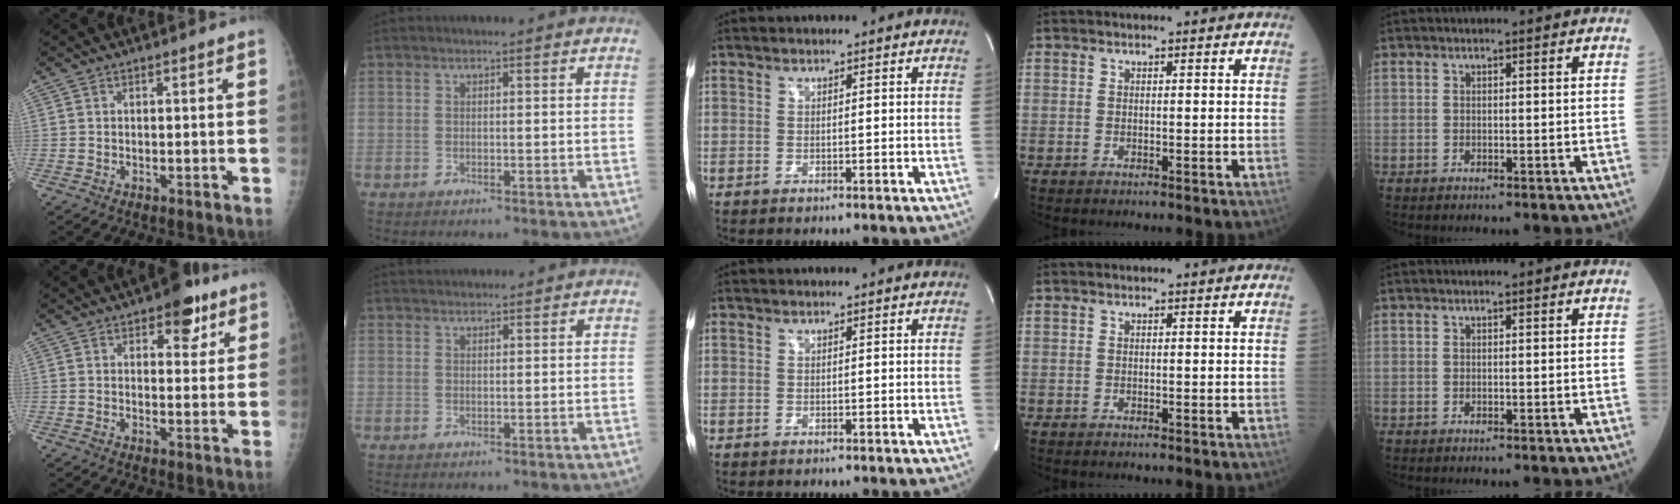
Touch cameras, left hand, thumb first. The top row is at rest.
{"thumb": {"total": 6.7, "force": [3.9, 3.6, 4.1], "torque": [-0.021, -0.016, 0.048]}, "index": {"total": 3.3, "force": [3.2, 0.4, 0.8], "torque": [-0.009, 0.033, 0.048]}}